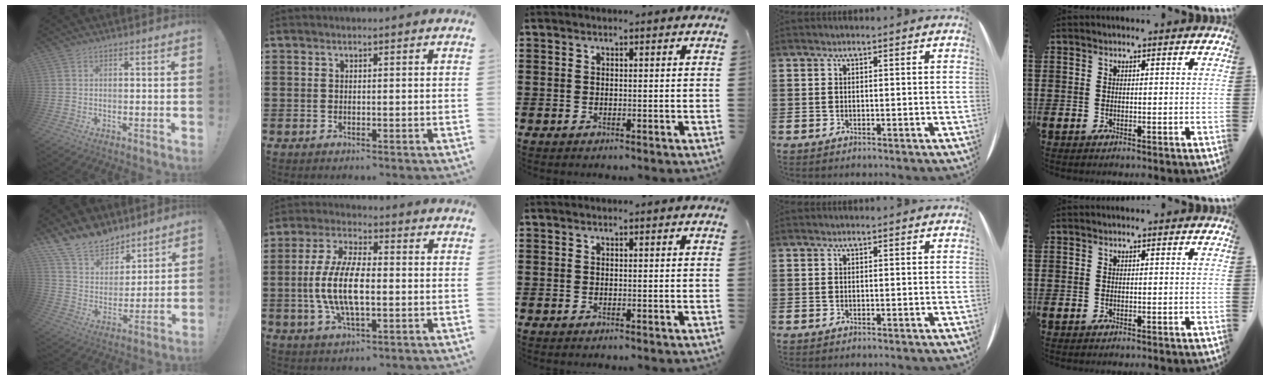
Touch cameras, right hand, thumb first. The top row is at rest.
{"thumb": {"total": 14.8, "force": [12.1, 7.7, 3.8], "torque": [-0.081, -0.093, 0.231]}, "index": {"total": 10.3, "force": [-1.3, 4.1, 9.4], "torque": [-0.210, -0.010, -0.031]}}